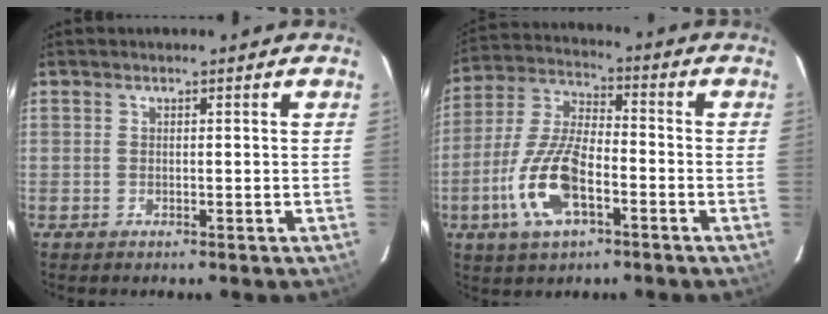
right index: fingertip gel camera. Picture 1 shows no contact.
{"total": 14.1, "force": [-5.4, 5.8, 11.6], "torque": [-0.253, -0.003, -0.103]}